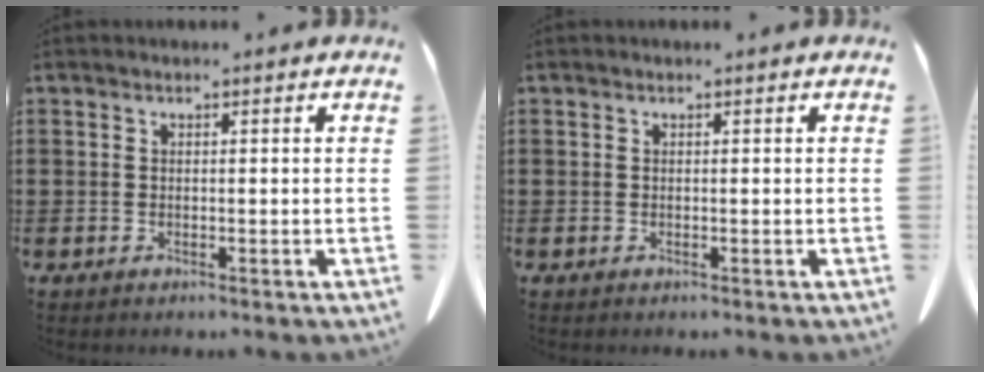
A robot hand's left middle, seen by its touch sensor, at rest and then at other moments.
{"total": 0.0}